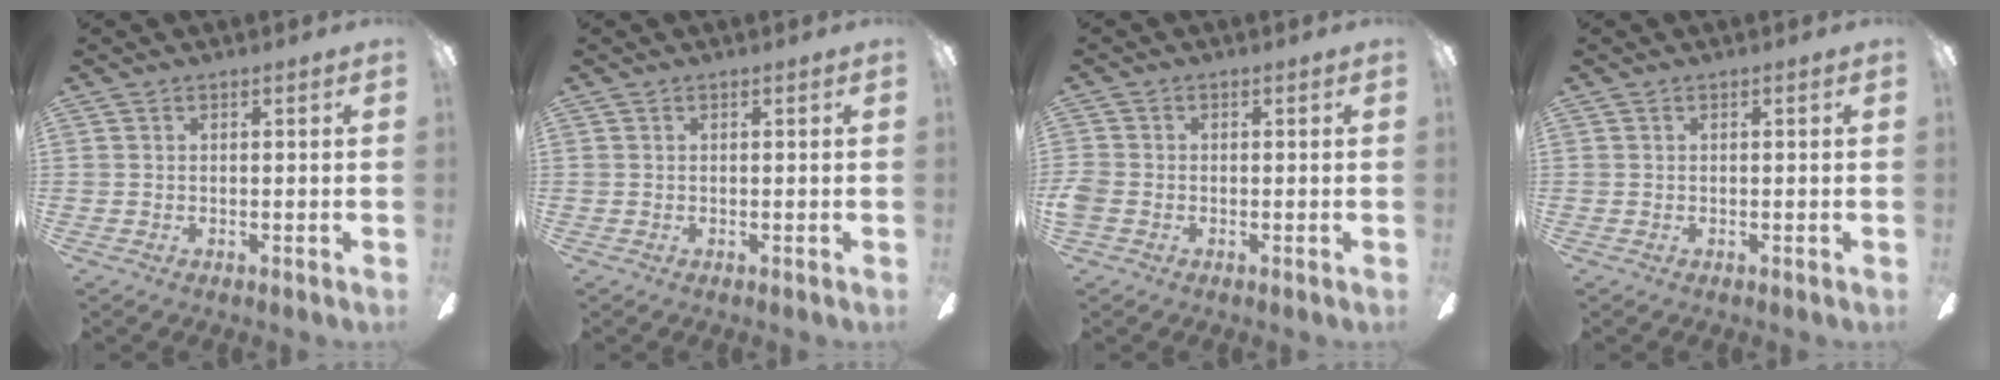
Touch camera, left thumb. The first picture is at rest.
{"total": 0.0}
{"total": 2.5, "force": [-0.8, 2.0, 1.3], "torque": [-0.028, 0.005, -0.016]}
{"total": 0.0}